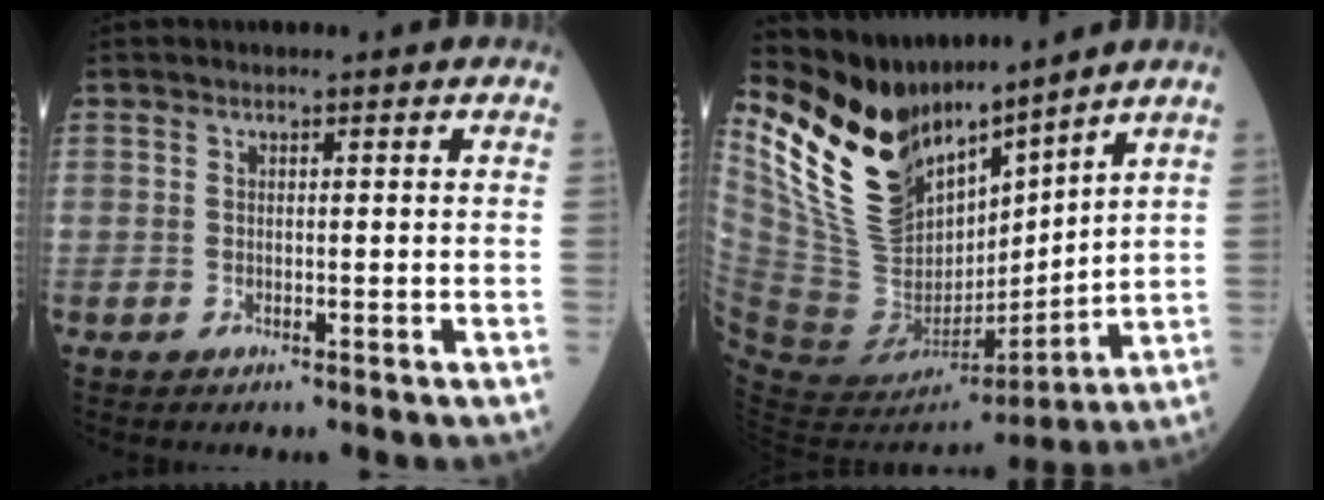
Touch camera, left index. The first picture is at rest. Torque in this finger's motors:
{"motor_torque": [1.04, -1.10, 0.80, 0.21]}